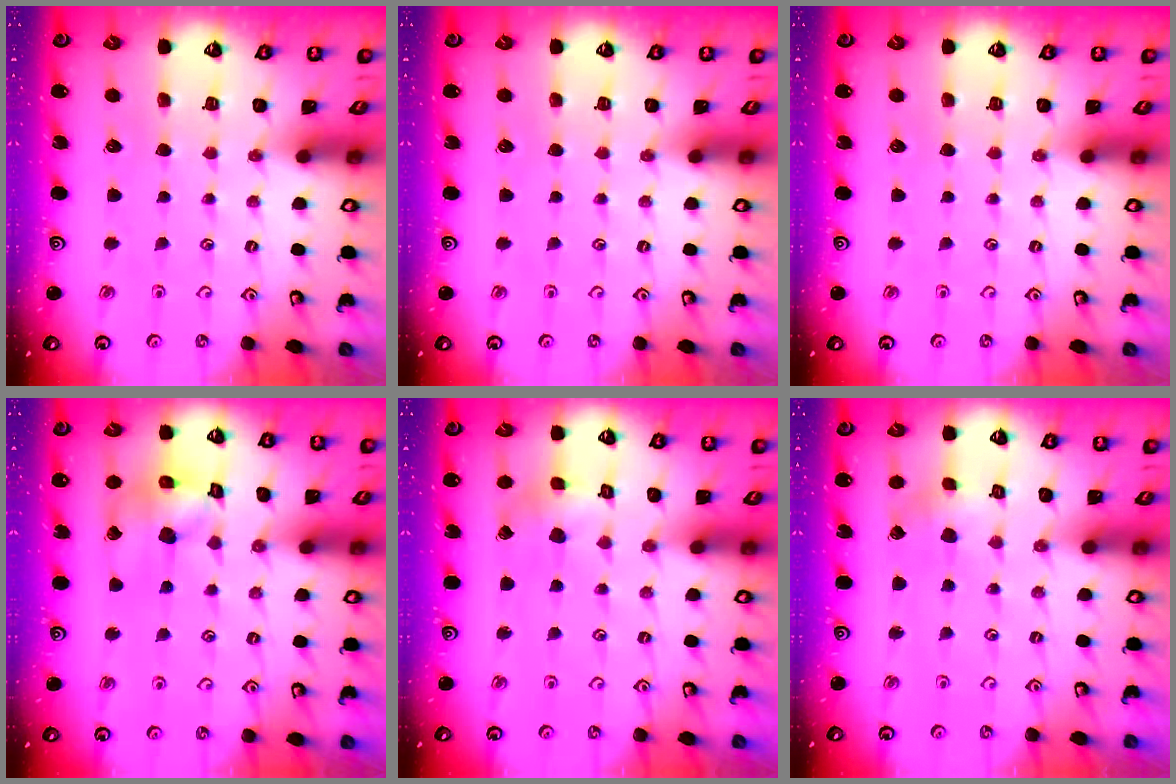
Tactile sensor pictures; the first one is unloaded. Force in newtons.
{"total": 0.0}
{"total": 0.0}
{"total": 13.4, "press": 13.3, "slide": 1.9}
{"total": 2.6, "press": 2.6, "slide": 0.3}
{"total": 2.4, "press": 2.4, "slide": 0.3}